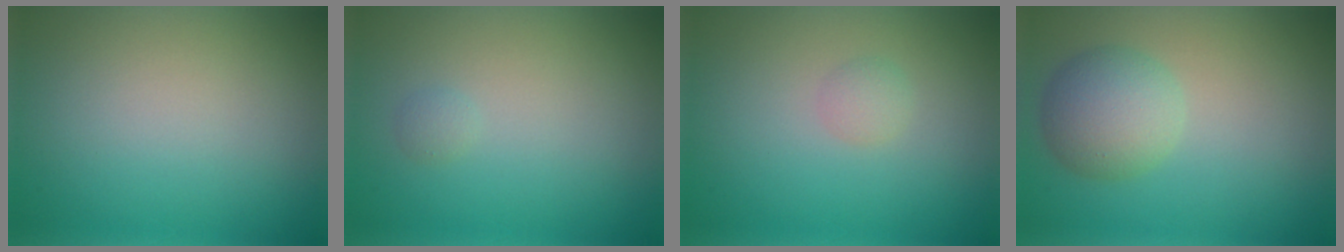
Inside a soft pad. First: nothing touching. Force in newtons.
{"total": 0.6, "press": 0.6, "slide": 0.0}
{"total": 1.0, "press": 1.0, "slide": 0.0}
{"total": 4.2, "press": 4.2, "slide": 0.4}